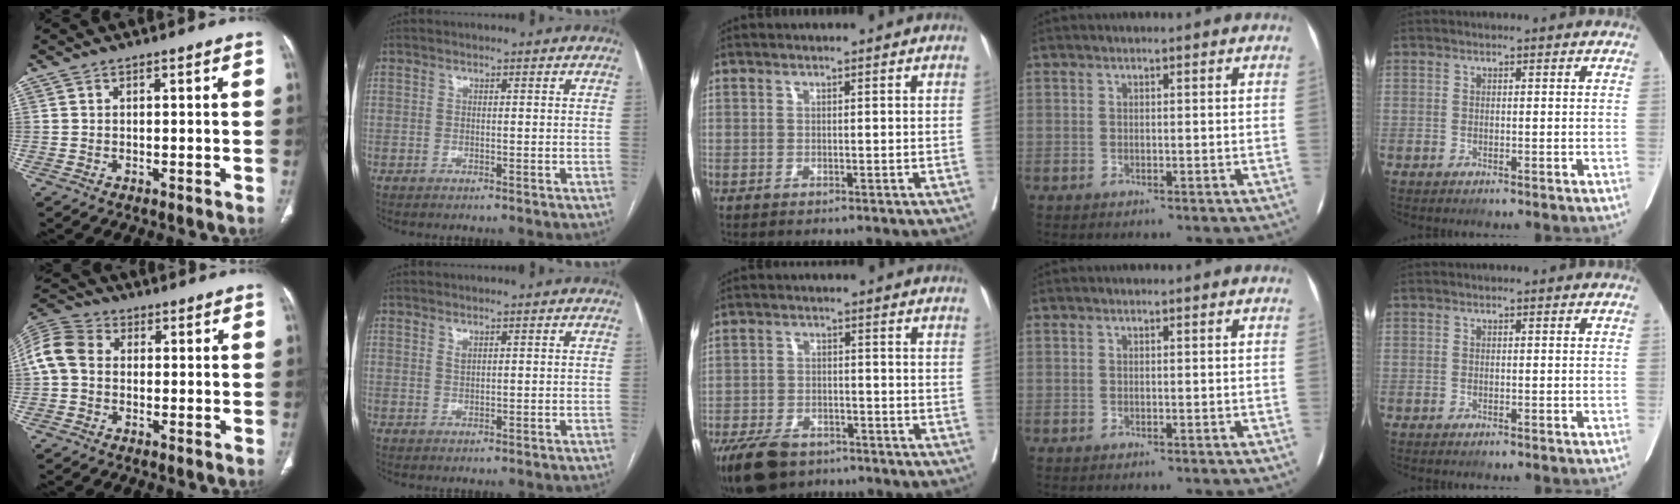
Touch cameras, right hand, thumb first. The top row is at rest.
{"thumb": {"total": 8.8, "force": [0.5, 6.9, 5.5], "torque": [-0.113, 0.028, -0.001]}, "index": {"total": 0.9, "force": [0.6, 0.4, 0.5], "torque": [-0.011, -0.002, 0.013]}, "middle": {"total": 10.1, "force": [-7.3, 5.1, 4.7], "torque": [-0.094, -0.010, -0.122]}}